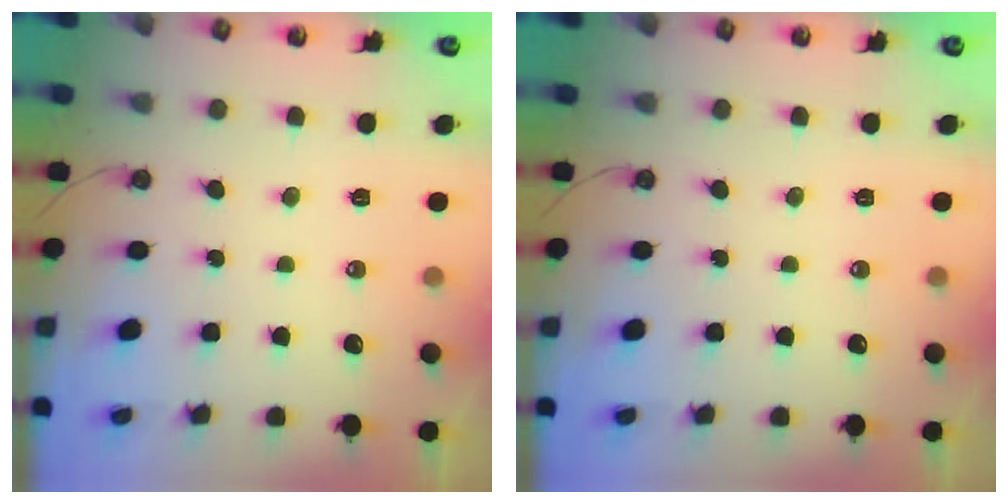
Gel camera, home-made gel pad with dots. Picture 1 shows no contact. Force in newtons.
{"total": 0.0}